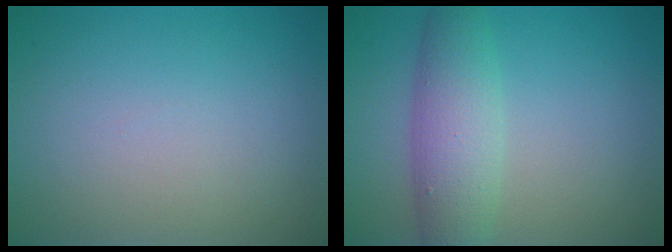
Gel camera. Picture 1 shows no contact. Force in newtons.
{"total": 4.9, "press": 4.9, "slide": 0.1}